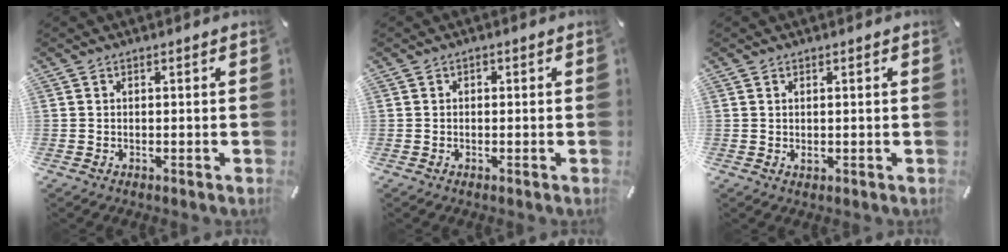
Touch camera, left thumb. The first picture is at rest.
{"total": 0.6, "force": [-0.1, 0.6, 0.2], "torque": [-0.003, 0.005, -0.004]}
{"total": 0.7, "force": [0.2, 0.4, 0.6], "torque": [-0.012, 0.001, 0.003]}